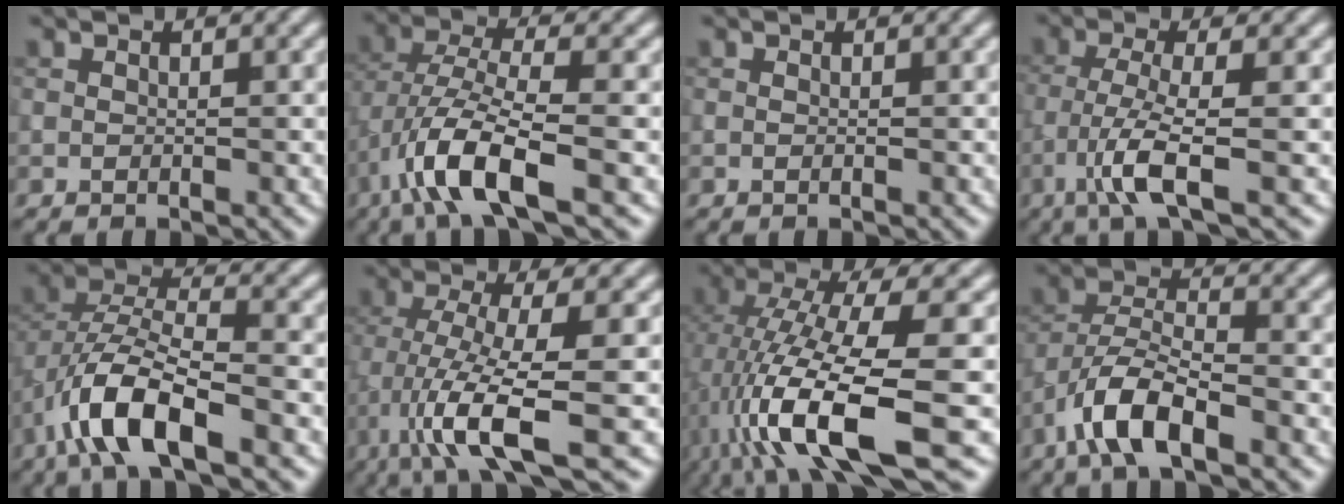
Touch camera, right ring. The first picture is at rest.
{"total": 7.2, "force": [-3.2, 2.2, 6.1], "torque": [-0.119, 0.003, -0.070]}
{"total": 0.0}
{"total": 4.9, "force": [-2.1, 0.7, 4.4], "torque": [-0.090, -0.003, -0.047]}
{"total": 8.3, "force": [-3.9, 3.3, 6.6], "torque": [-0.131, 0.005, -0.080]}
{"total": 8.7, "force": [-3.2, 1.9, 7.8], "torque": [-0.147, -0.009, -0.061]}
{"total": 12.5, "force": [-3.2, 3.7, 11.5], "torque": [-0.216, -0.011, -0.053]}
{"total": 6.3, "force": [-3.6, 2.1, 4.7], "torque": [-0.088, 0.005, -0.076]}